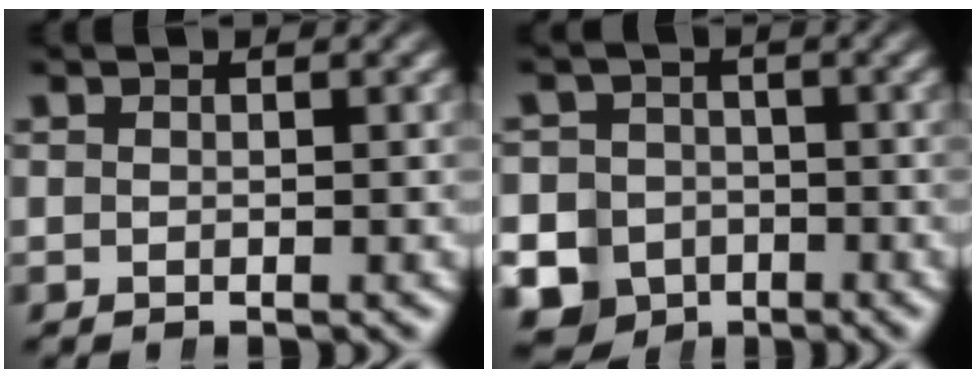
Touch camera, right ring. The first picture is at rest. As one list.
[{"total": 13.9, "force": [-5.1, 12.4, 3.5], "torque": [-0.074, -0.060, -0.083]}]